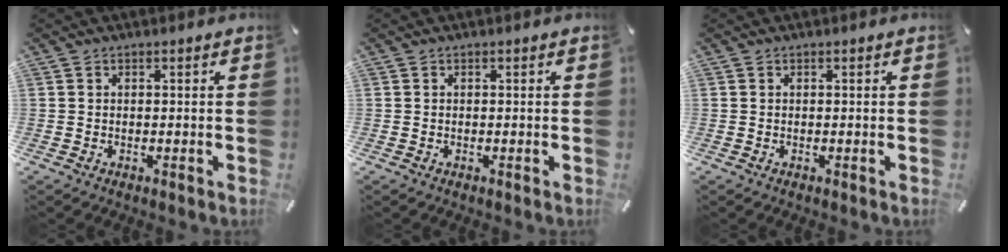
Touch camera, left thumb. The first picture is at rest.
{"total": 0.0}
{"total": 0.0}